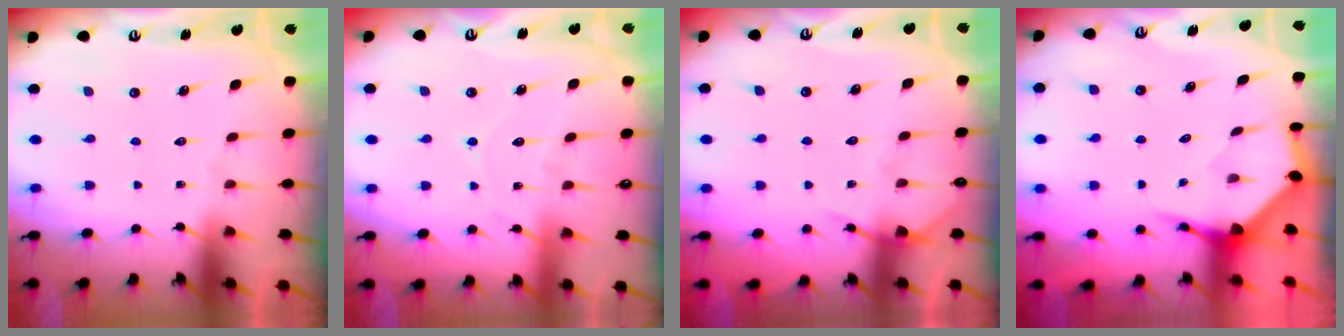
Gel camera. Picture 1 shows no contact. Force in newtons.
{"total": 6.3, "press": 6.3, "slide": 0.7}
{"total": 5.3, "press": 5.3, "slide": 0.5}
{"total": 4.0, "press": 3.9, "slide": 0.4}